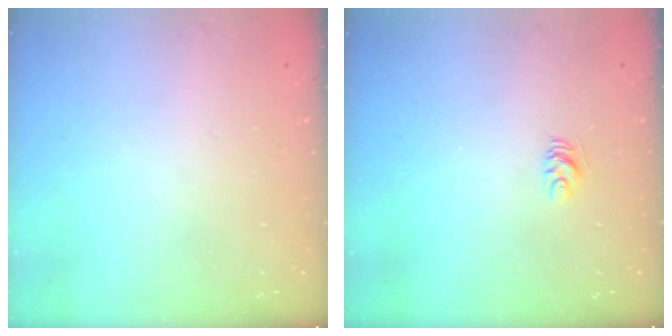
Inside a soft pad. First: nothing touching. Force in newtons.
{"total": 3.8, "press": 3.8, "slide": 0.4}